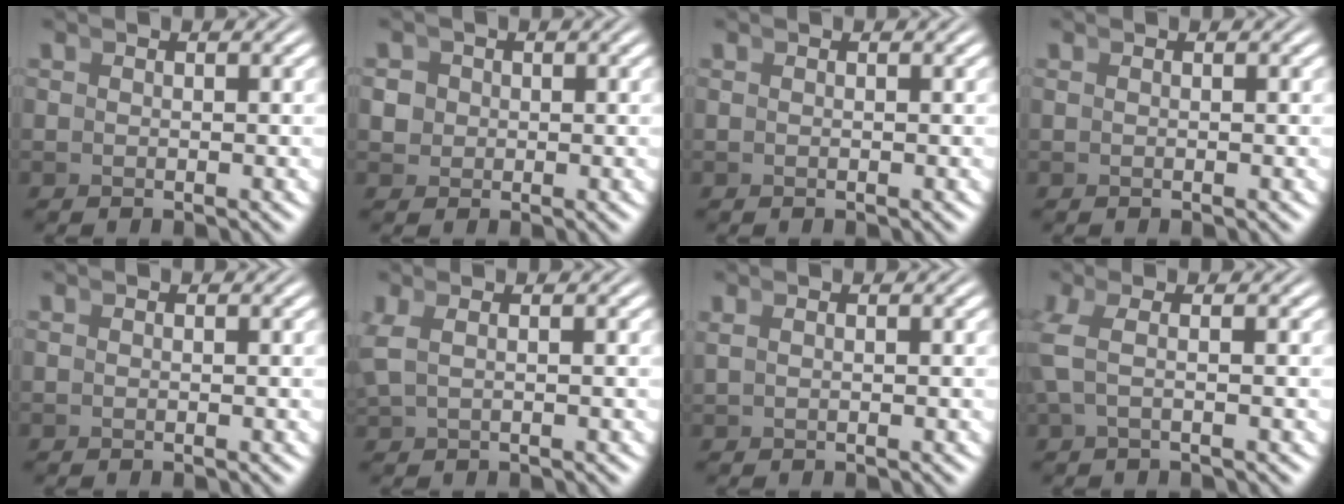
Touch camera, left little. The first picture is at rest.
{"total": 2.4, "force": [0.0, 2.3, 0.8], "torque": [-0.018, -0.004, 0.003]}
{"total": 0.0}
{"total": 0.0}
{"total": 0.0}
{"total": 1.8, "force": [0.6, 0.8, 1.5], "torque": [-0.036, 0.012, 0.013]}
{"total": 0.5, "force": [0.3, -0.3, 0.3], "torque": [-0.005, 0.009, 0.008]}
{"total": 2.2, "force": [0.2, 0.4, 2.1], "torque": [-0.048, 0.013, 0.002]}